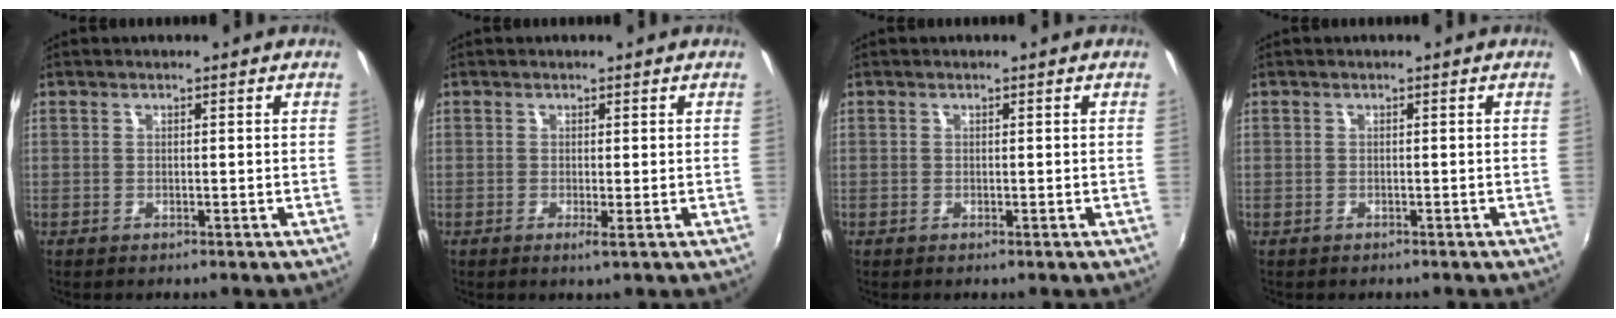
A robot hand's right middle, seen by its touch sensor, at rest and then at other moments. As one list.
[{"total": 0.9, "force": [-0.2, -0.2, 0.8], "torque": [-0.018, -0.006, -0.005]}, {"total": 0.0}, {"total": 0.9, "force": [-0.5, 0.7, -0.1], "torque": [-0.002, -0.001, -0.008]}]